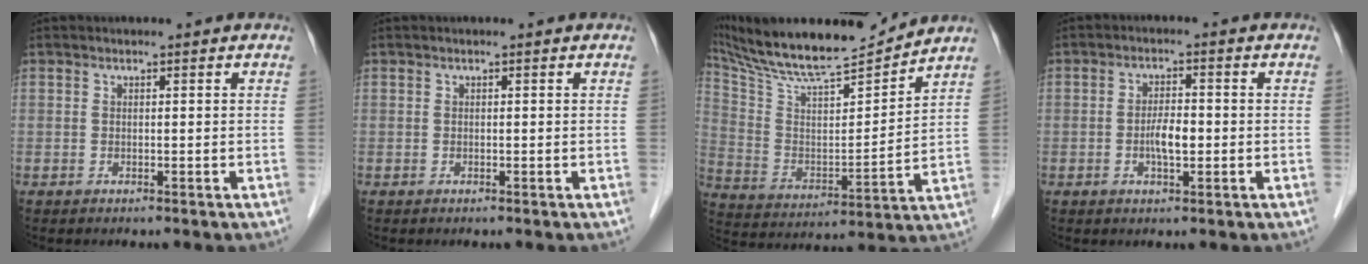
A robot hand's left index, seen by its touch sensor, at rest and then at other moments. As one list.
[{"total": 0.0}, {"total": 17.3, "force": [16.1, 0.7, 6.3], "torque": [-0.124, -0.011, 0.279]}, {"total": 3.7, "force": [-0.9, 1.2, 3.4], "torque": [-0.064, -0.001, -0.015]}]